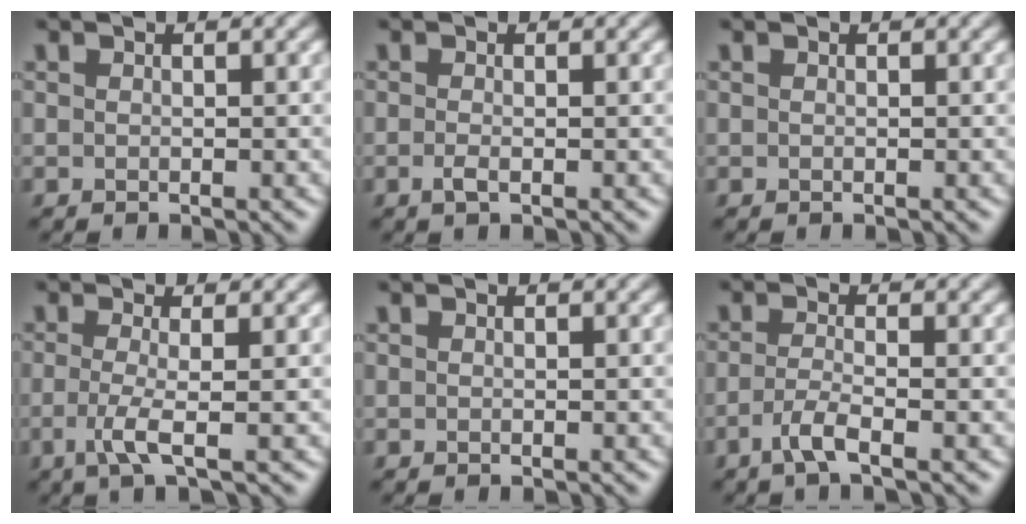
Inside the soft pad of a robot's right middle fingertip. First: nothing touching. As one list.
[{"total": 1.0, "force": [-0.3, 0.3, 0.9], "torque": [-0.020, -0.005, -0.008]}, {"total": 0.0}, {"total": 2.9, "force": [-0.8, 0.5, 2.7], "torque": [-0.060, -0.009, -0.020]}, {"total": 0.0}, {"total": 2.4, "force": [-1.3, 0.5, 2.0], "torque": [-0.042, -0.001, -0.034]}]